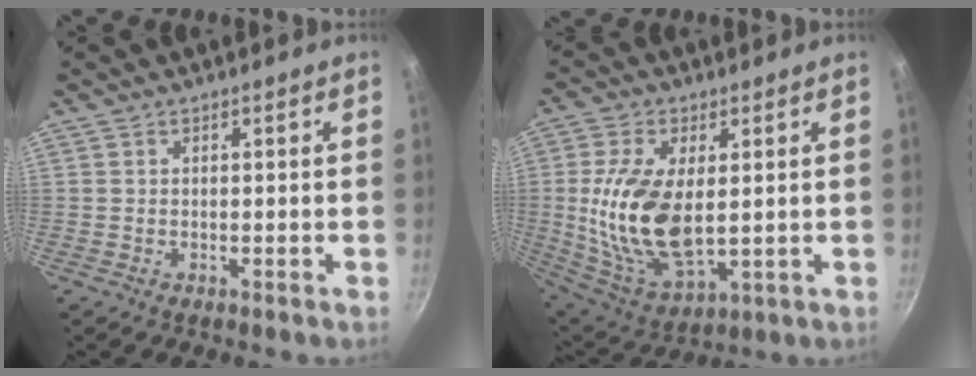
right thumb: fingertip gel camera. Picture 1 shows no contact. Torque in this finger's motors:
{"motor_torque": [1.65, 1.88, 1.82, -0.50, 0.23]}